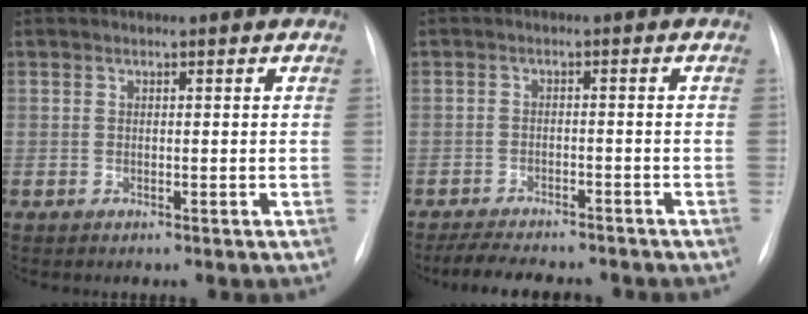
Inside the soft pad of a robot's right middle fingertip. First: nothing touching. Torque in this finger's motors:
{"motor_torque": [0.57, -0.75, -0.02, 0.00]}